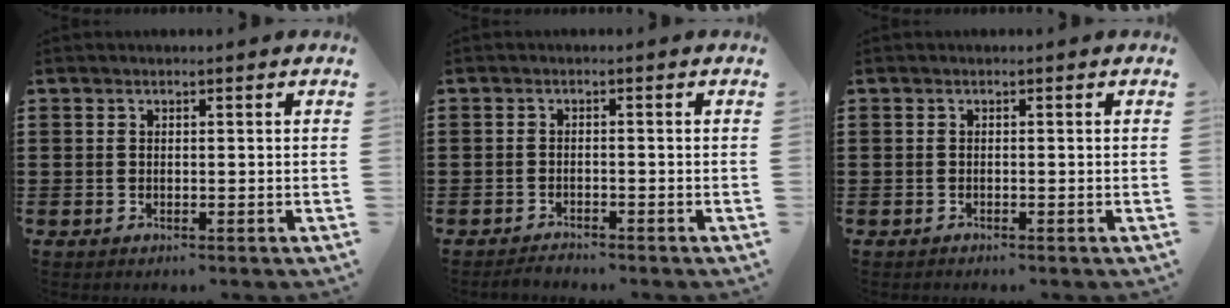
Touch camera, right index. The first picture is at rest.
{"total": 1.3, "force": [-1.3, 0.1, 0.1], "torque": [-0.004, 0.002, -0.026]}
{"total": 0.0}